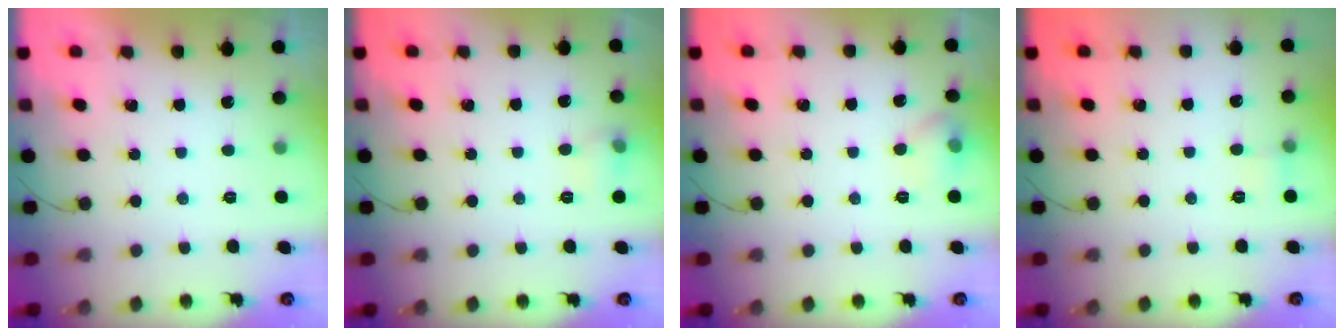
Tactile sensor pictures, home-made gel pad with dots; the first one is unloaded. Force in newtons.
{"total": 5.8, "press": 5.6, "slide": 1.4}
{"total": 9.5, "press": 6.2, "slide": 7.2}
{"total": 5.4, "press": 5.1, "slide": 1.7}